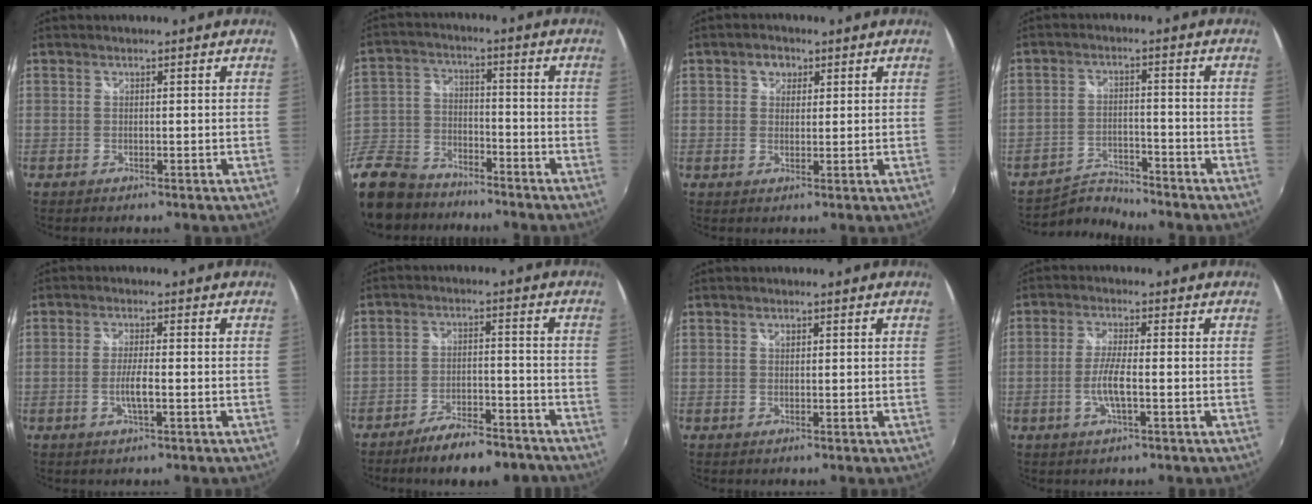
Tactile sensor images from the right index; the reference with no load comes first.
{"total": 18.4, "force": [-13.8, 9.5, 7.7], "torque": [-0.208, -0.007, -0.245]}
{"total": 2.8, "force": [1.1, 2.4, 1.1], "torque": [-0.011, 0.011, 0.017]}
{"total": 5.8, "force": [-5.7, 0.4, -0.5], "torque": [-0.003, 0.014, -0.103]}
{"total": 3.3, "force": [-1.1, 0.2, 3.1], "torque": [-0.060, -0.003, -0.021]}
{"total": 10.0, "force": [-8.5, 2.8, 4.5], "torque": [-0.091, 0.009, -0.126]}
{"total": 0.6, "force": [0.2, 0.4, 0.4], "torque": [-0.006, 0.004, 0.005]}
{"total": 4.9, "force": [-1.5, 0.6, 4.7], "torque": [-0.096, -0.002, -0.029]}